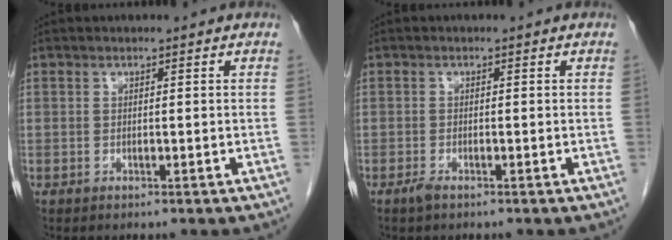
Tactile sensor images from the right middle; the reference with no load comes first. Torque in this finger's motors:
{"motor_torque": [0.02, 0.12, 0.03, 0.01]}